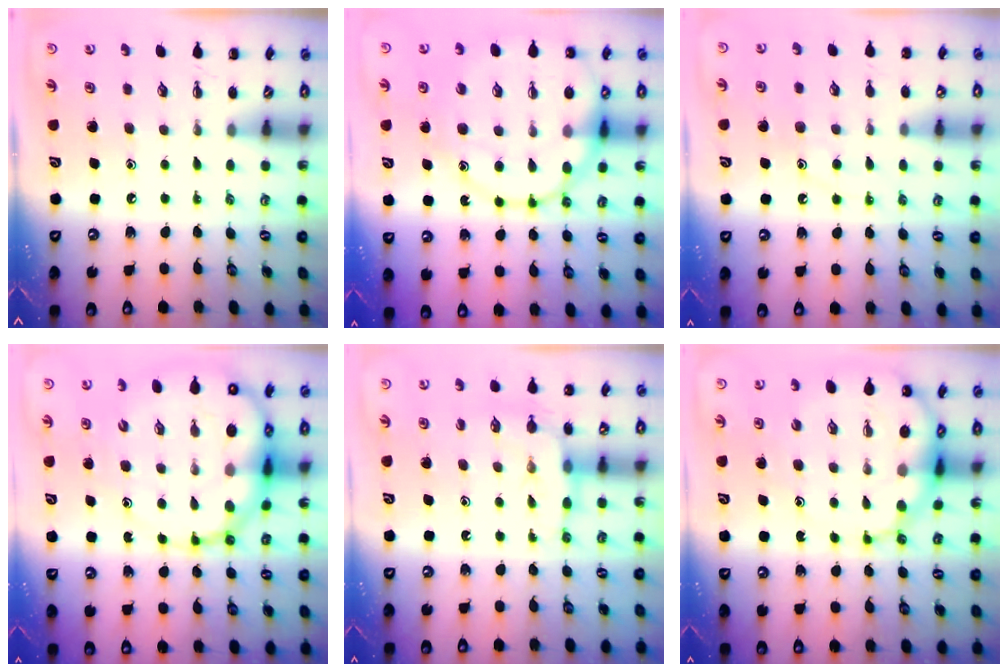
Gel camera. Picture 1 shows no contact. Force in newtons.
{"total": 22.8, "press": 22.7, "slide": 2.9}
{"total": 9.3, "press": 9.3, "slide": 1.1}
{"total": 20.8, "press": 20.1, "slide": 5.4}
{"total": 8.4, "press": 8.4, "slide": 0.5}
{"total": 12.4, "press": 12.0, "slide": 3.4}